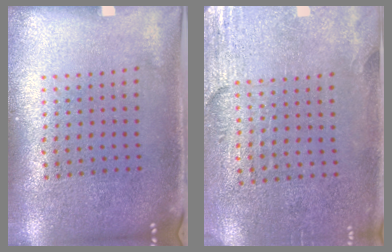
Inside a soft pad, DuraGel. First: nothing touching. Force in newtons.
{"total": 2.8, "press": 2.5, "slide": 1.4}